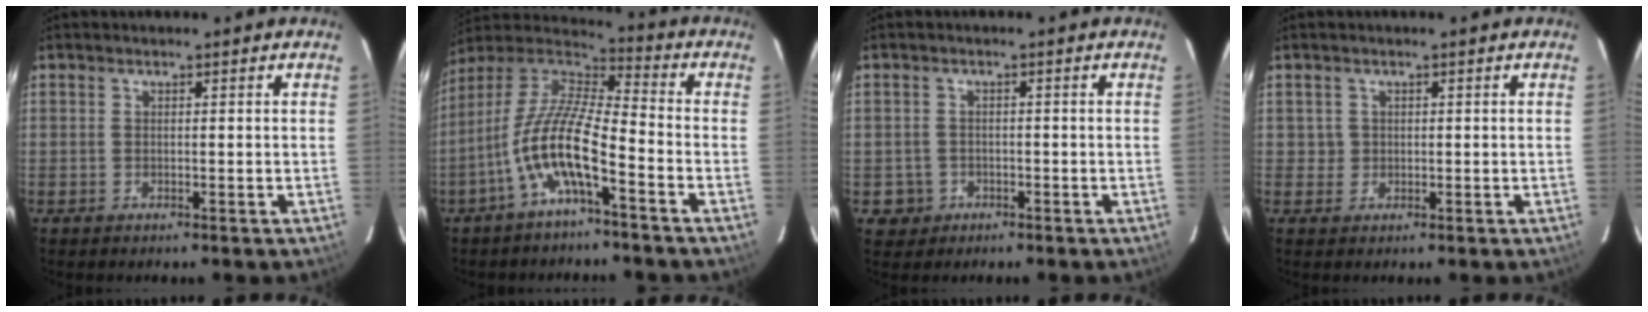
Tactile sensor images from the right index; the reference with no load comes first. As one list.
[{"total": 13.0, "force": [-5.7, 2.7, 11.3], "torque": [-0.227, 0.002, -0.115]}, {"total": 3.7, "force": [-1.2, 3.5, 0.3], "torque": [-0.015, 0.013, -0.013]}, {"total": 1.6, "force": [0.2, 1.6, -0.2], "torque": [0.009, 0.006, 0.005]}]